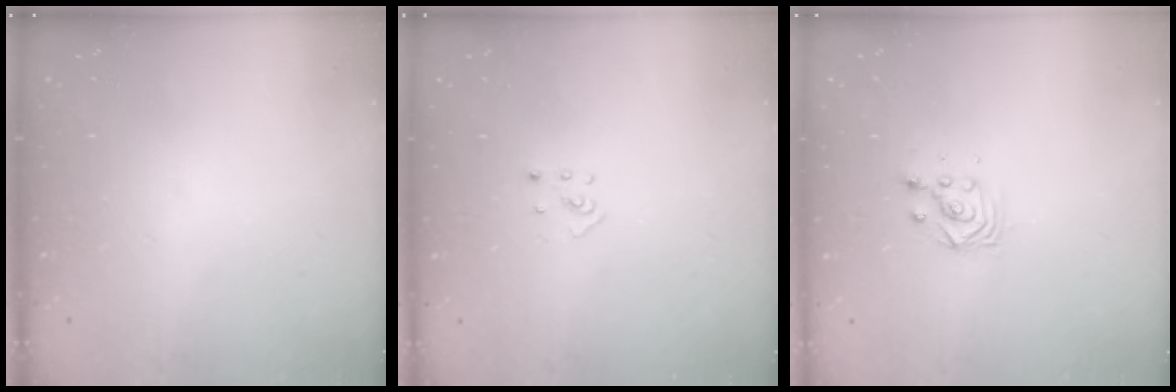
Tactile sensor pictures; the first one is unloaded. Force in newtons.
{"total": 2.5, "press": 2.4, "slide": 0.5}
{"total": 3.0, "press": 2.9, "slide": 0.3}